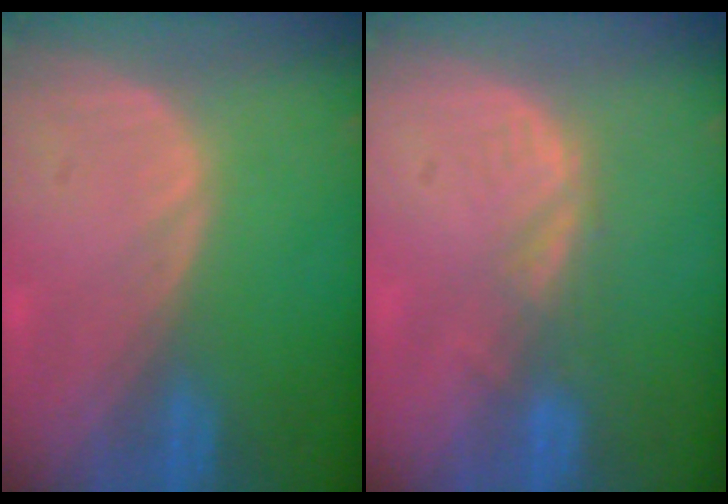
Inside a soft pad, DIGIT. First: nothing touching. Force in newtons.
{"total": 2.8, "press": 2.2, "slide": 1.7}